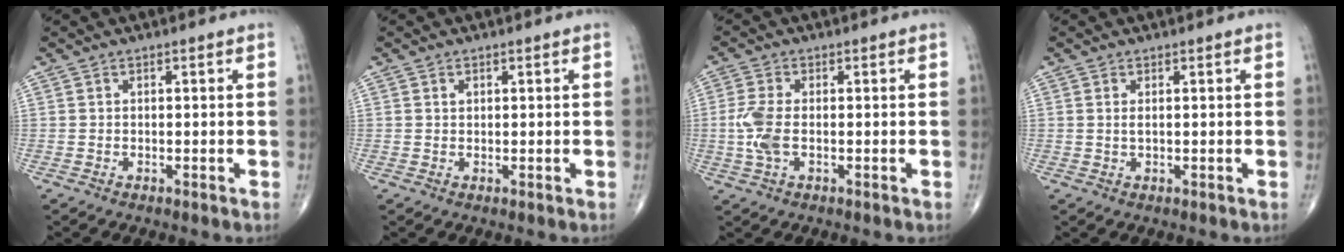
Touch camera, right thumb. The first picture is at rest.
{"total": 0.9, "force": [0.4, 0.7, 0.5], "torque": [-0.004, -0.001, 0.008]}
{"total": 5.3, "force": [-0.6, 2.6, 4.6], "torque": [-0.120, 0.001, -0.016]}
{"total": 0.9, "force": [0.2, 0.3, 0.8], "torque": [-0.016, -0.001, 0.005]}